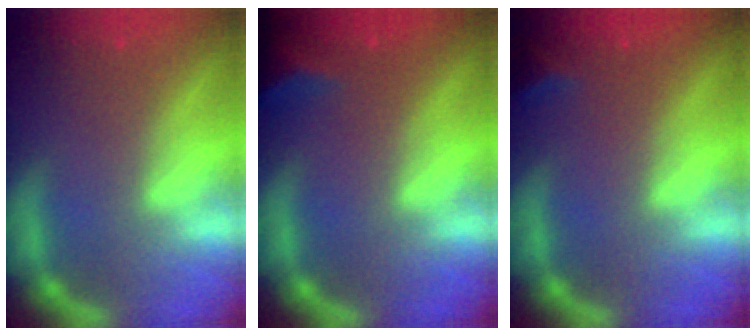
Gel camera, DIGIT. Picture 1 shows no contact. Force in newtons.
{"total": 4.0}
{"total": 1.9}